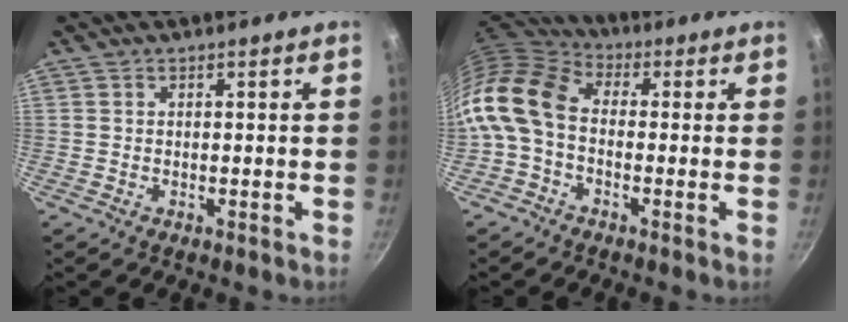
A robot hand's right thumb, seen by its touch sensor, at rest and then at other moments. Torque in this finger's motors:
{"motor_torque": [2.16, 2.08, 0.97, -0.94, 0.25]}